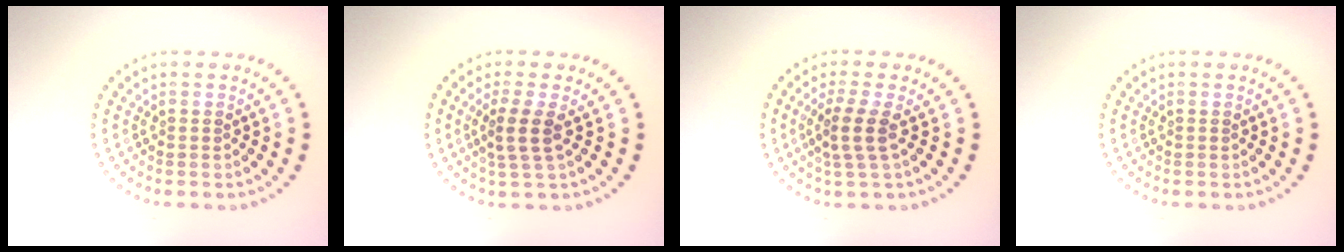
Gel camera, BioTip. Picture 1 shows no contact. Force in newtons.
{"total": 2.6, "press": 2.0, "slide": 1.6}
{"total": 2.6, "press": 2.0, "slide": 1.6}
{"total": 0.0}